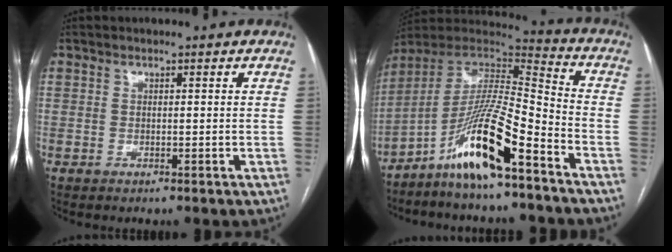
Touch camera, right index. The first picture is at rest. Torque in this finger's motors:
{"motor_torque": [1.20, -0.94, 0.93, 0.21]}